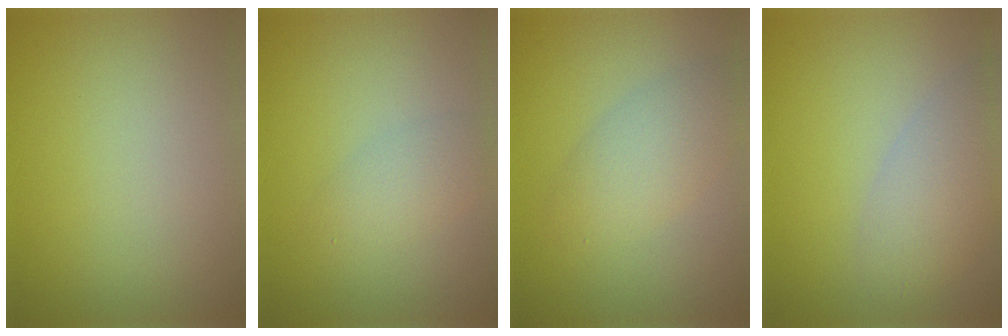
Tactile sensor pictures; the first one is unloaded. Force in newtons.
{"total": 2.1, "press": 2.1, "slide": 0.0}
{"total": 3.4, "press": 3.4, "slide": 0.0}
{"total": 4.2, "press": 4.2, "slide": 0.3}